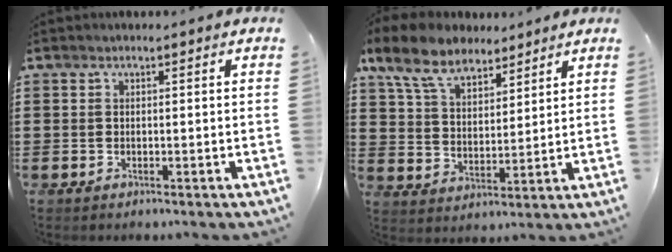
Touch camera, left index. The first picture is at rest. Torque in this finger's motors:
{"motor_torque": [0.92, 0.81, 0.18, 0.19]}